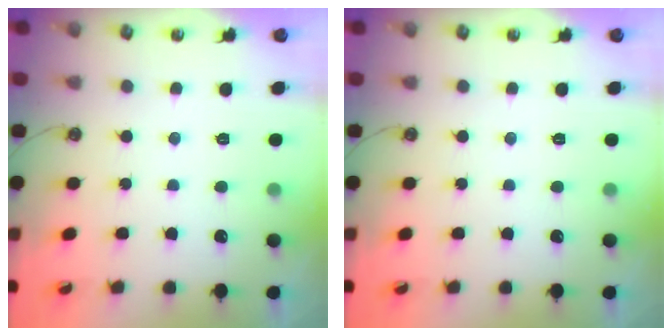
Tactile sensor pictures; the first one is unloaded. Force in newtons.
{"total": 0.0}